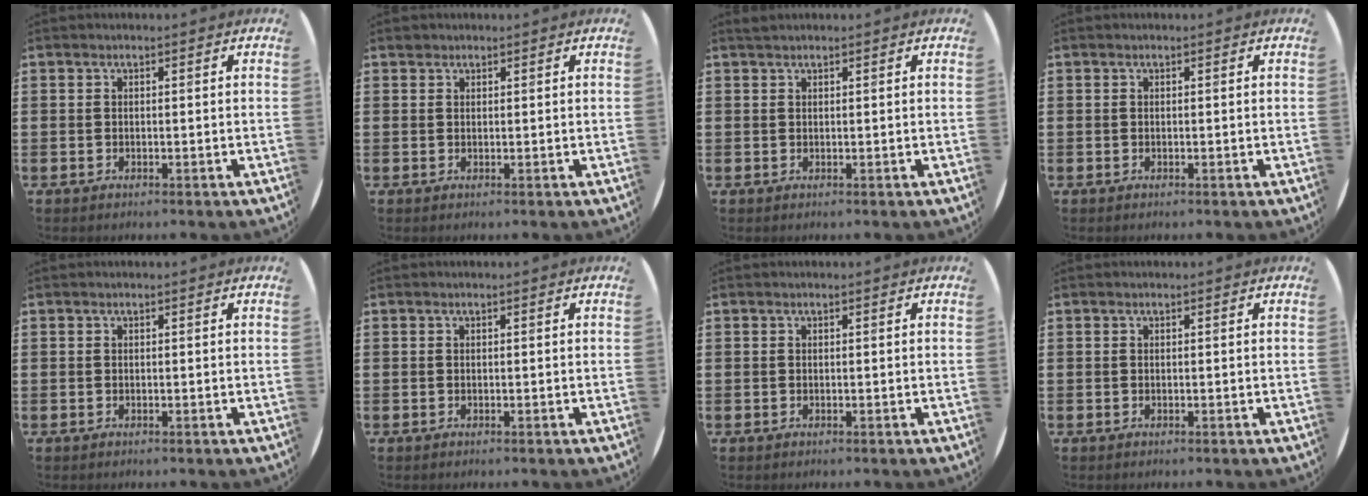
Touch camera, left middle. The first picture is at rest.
{"total": 0.7, "force": [0.6, 0.3, -0.1], "torque": [0.010, 0.000, 0.009]}
{"total": 0.6, "force": [0.6, 0.0, 0.0], "torque": [0.000, 0.002, 0.012]}
{"total": 0.0}
{"total": 0.0}
{"total": 0.0}
{"total": 0.0}
{"total": 0.0}